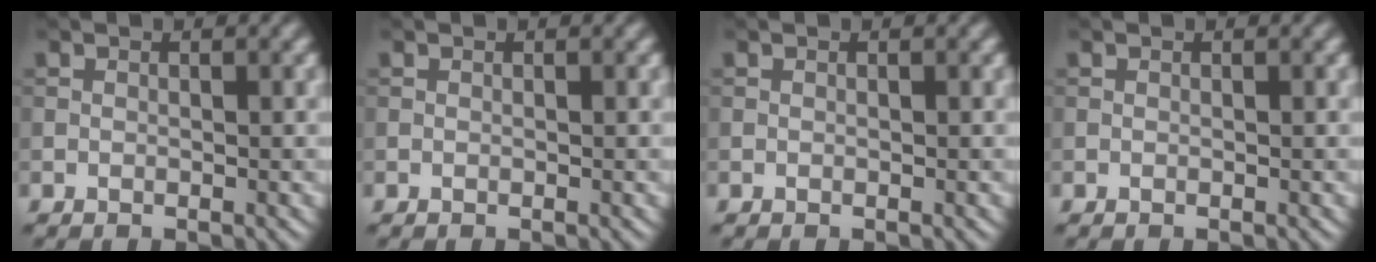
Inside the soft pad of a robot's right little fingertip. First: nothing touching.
{"total": 0.0}
{"total": 0.0}
{"total": 0.0}